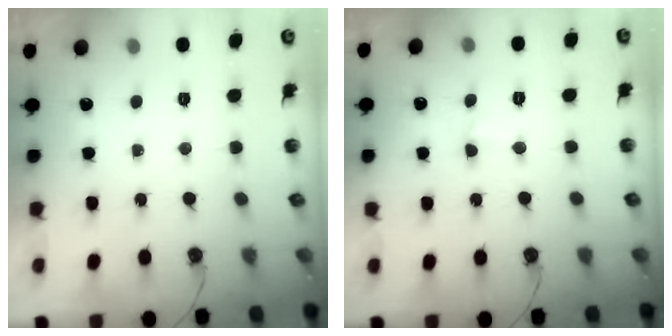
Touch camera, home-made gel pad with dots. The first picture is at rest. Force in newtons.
{"total": 3.7, "press": 3.6, "slide": 0.6}